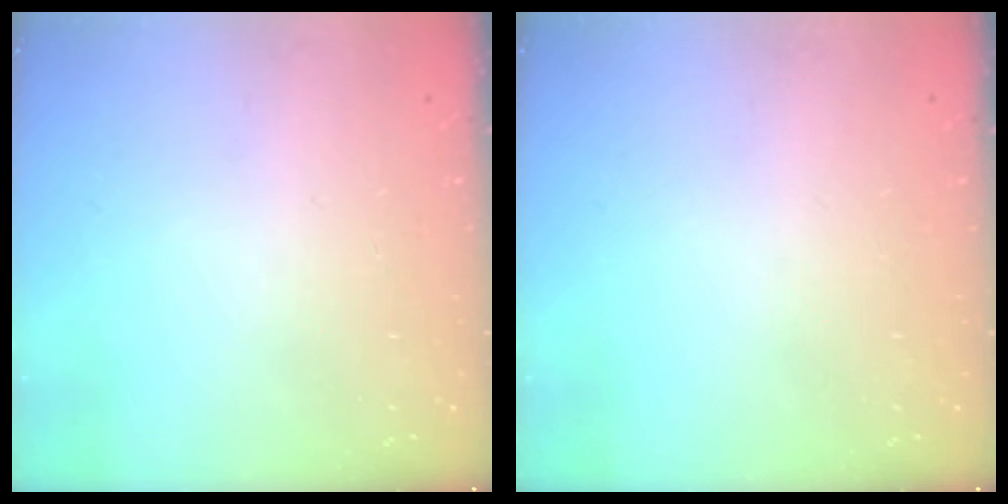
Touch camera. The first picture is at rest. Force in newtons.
{"total": 0.0}